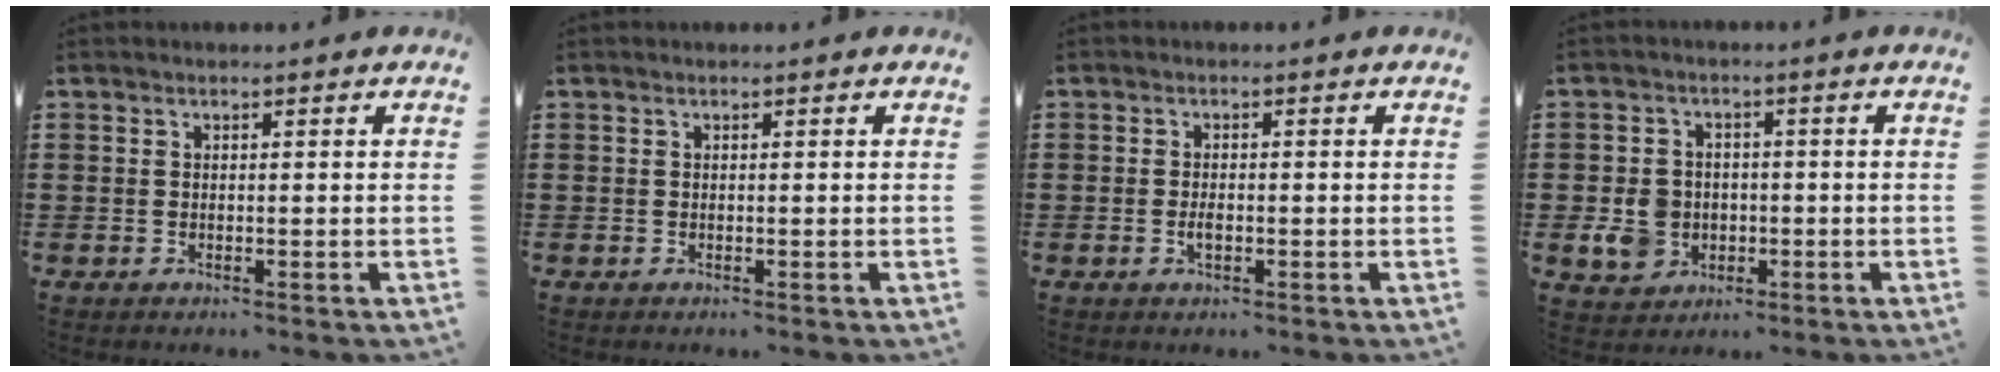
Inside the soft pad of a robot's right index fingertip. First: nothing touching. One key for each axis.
{"total": 0.0}
{"total": 1.7, "fx": -0.5, "fy": 0.7, "fz": 1.5, "tx": -0.028, "ty": 0.000, "tz": -0.008}
{"total": 5.9, "fx": -1.3, "fy": 4.9, "fz": 2.9, "tx": -0.082, "ty": 0.004, "tz": -0.026}